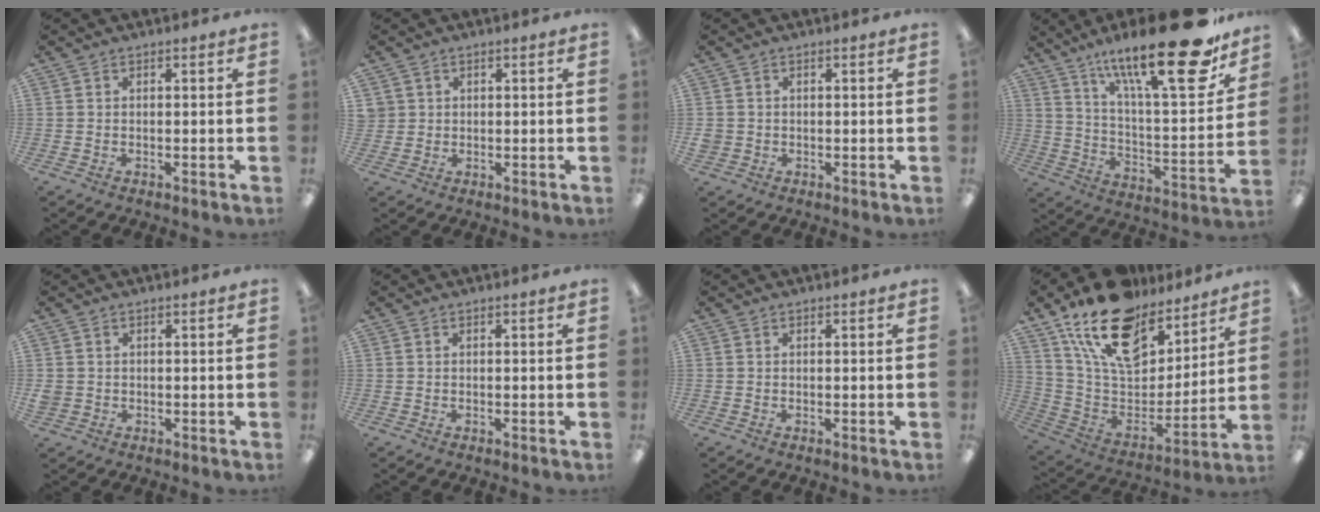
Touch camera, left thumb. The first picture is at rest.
{"total": 2.3, "force": [1.0, 2.1, -0.1], "torque": [-0.005, 0.004, 0.018]}
{"total": 1.8, "force": [0.0, 1.7, 0.4], "torque": [-0.008, 0.004, -0.001]}
{"total": 26.5, "force": [17.0, 7.4, 19.0], "torque": [-0.284, -0.110, 0.272]}
{"total": 1.8, "force": [0.1, 1.7, 0.4], "torque": [-0.009, 0.004, 0.000]}
{"total": 0.0}
{"total": 0.0}
{"total": 21.3, "force": [14.7, 11.1, 10.7], "torque": [-0.199, -0.085, 0.266]}